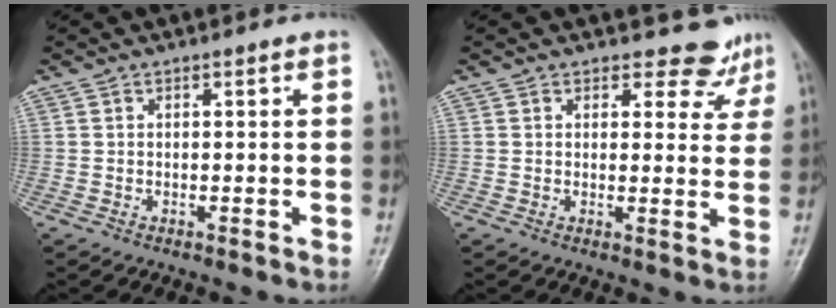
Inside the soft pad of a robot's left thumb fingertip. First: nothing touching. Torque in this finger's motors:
{"motor_torque": [-0.30, -0.11, -0.39, -0.05, 0.06]}